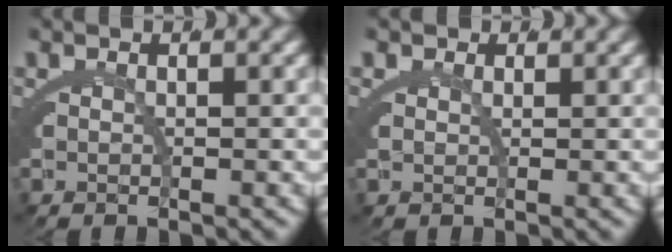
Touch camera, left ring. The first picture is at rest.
{"total": 1.4, "force": [1.0, 0.8, 0.5], "torque": [-0.016, -0.008, 0.024]}